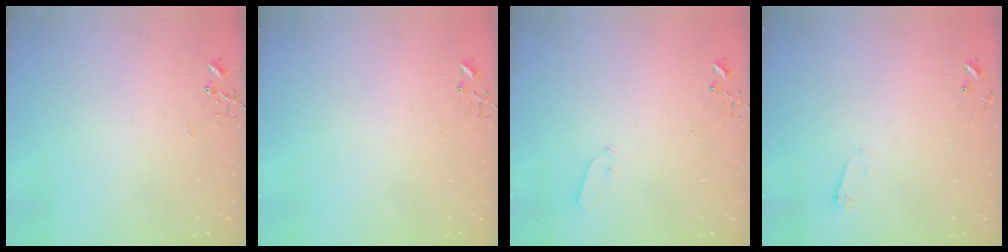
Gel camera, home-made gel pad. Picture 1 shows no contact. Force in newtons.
{"total": 4.2, "press": 4.2, "slide": 0.4}
{"total": 3.6, "press": 3.6, "slide": 0.5}
{"total": 2.4, "press": 2.4, "slide": 0.4}